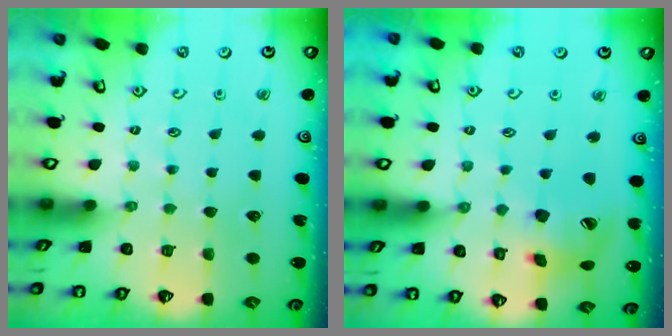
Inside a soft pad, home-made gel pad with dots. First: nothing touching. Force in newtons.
{"total": 14.3, "press": 14.2, "slide": 2.0}